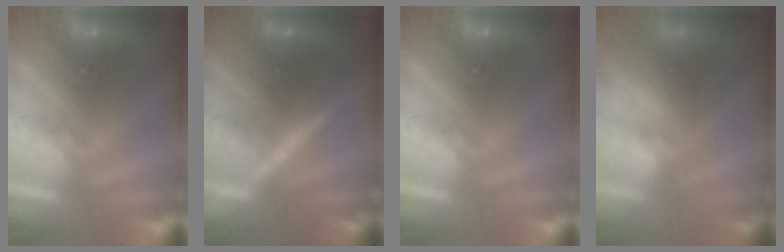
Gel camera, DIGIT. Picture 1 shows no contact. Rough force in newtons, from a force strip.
{"total": 3.9}
{"total": 0.0}
{"total": 4.5}